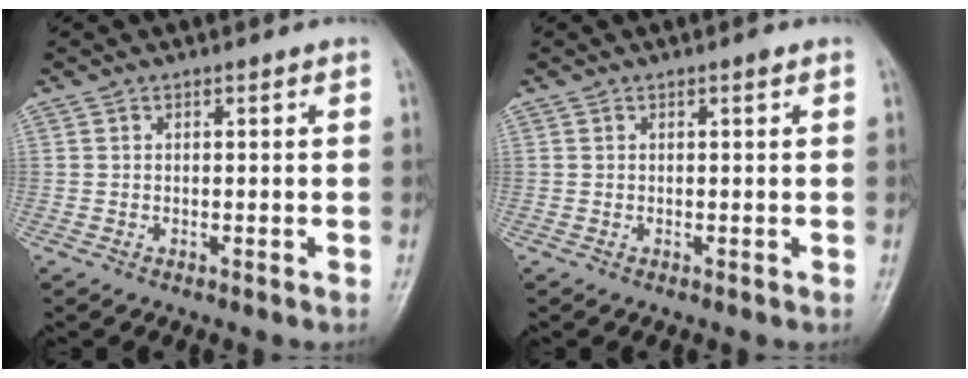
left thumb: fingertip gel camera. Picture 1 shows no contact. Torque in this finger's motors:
{"motor_torque": [0.49, 0.11, 0.23, 0.09, 0.05]}